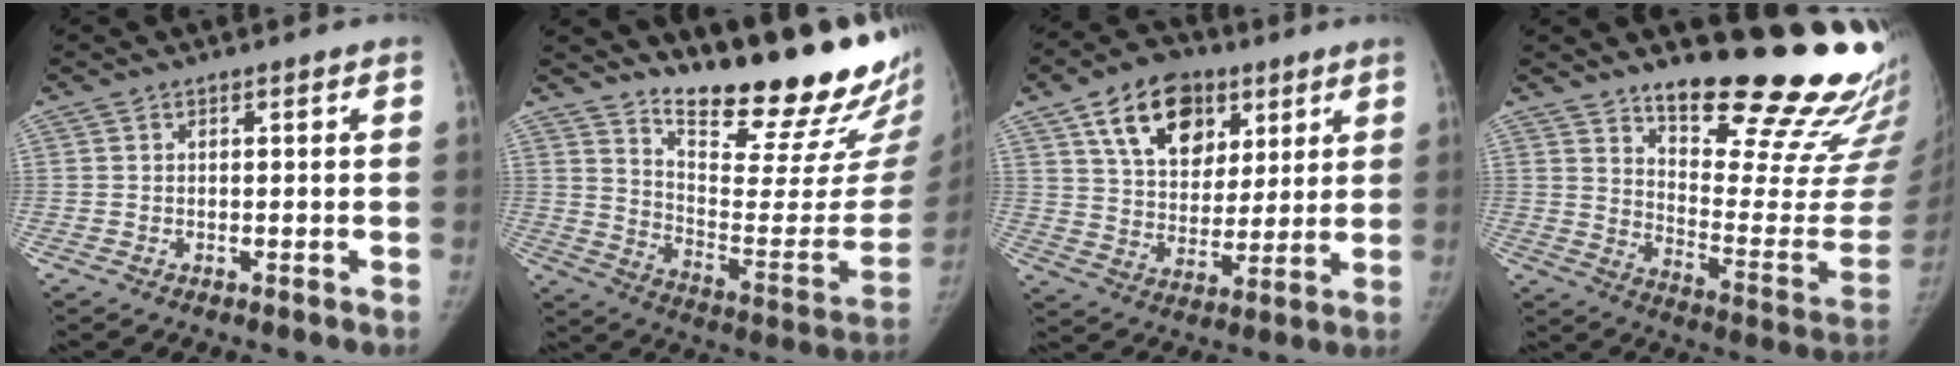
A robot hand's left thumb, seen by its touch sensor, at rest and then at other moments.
{"total": 25.9, "force": [21.4, 5.2, 13.5], "torque": [-0.166, -0.176, 0.302]}
{"total": 16.1, "force": [7.8, 10.9, 8.8], "torque": [-0.108, -0.021, 0.134]}
{"total": 25.2, "force": [19.3, 6.7, 14.8], "torque": [-0.169, -0.155, 0.267]}